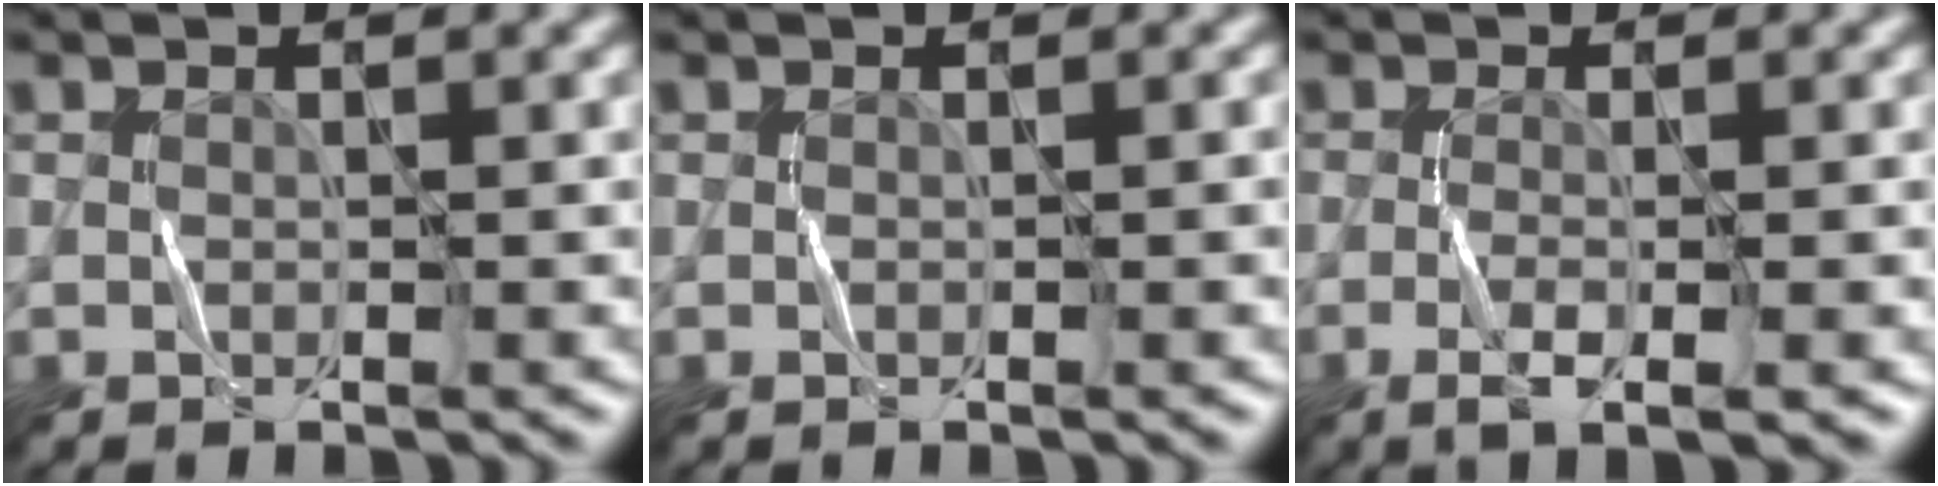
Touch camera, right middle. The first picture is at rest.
{"total": 0.0}
{"total": 2.7, "force": [-1.1, 0.2, 2.5], "torque": [-0.052, -0.001, -0.022]}